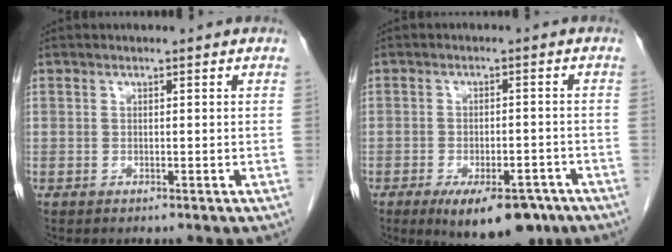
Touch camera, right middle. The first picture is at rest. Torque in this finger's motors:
{"motor_torque": [1.30, -0.84, 0.09, 0.10]}